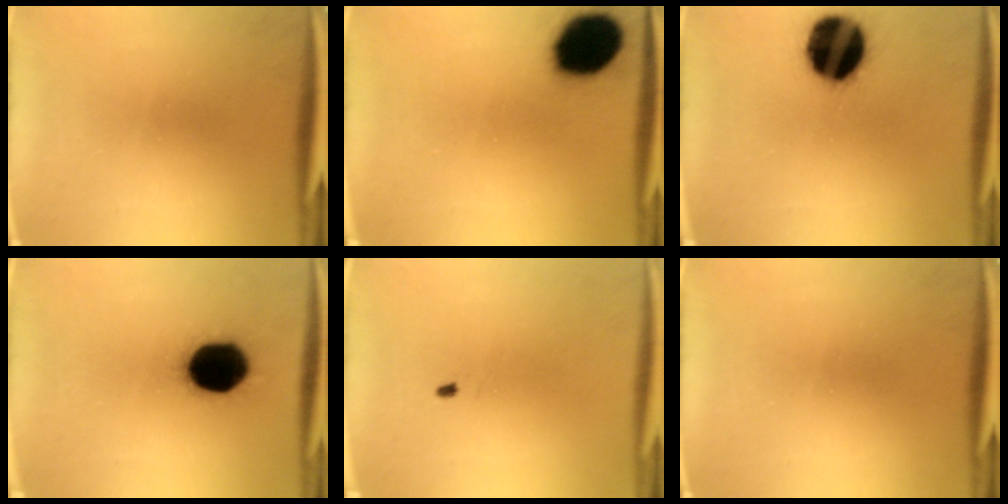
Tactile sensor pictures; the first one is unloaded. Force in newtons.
{"total": 17.4}
{"total": 19.8}
{"total": 19.2}
{"total": 0.5}
{"total": 0.0}